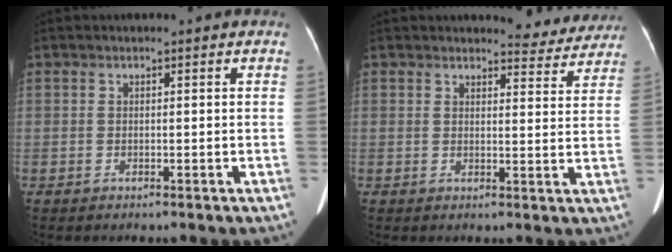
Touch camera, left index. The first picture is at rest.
{"total": 6.5, "force": [6.3, 1.5, 0.4], "torque": [0.008, -0.018, 0.058]}